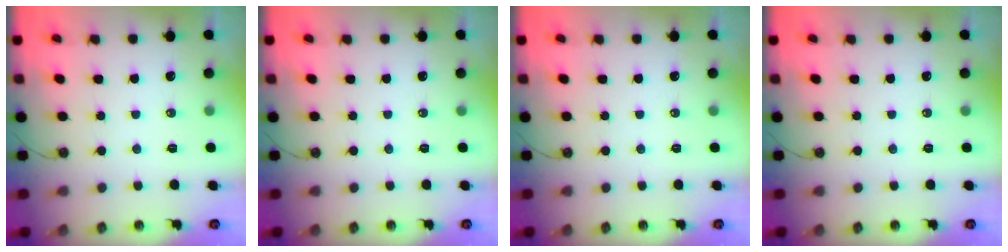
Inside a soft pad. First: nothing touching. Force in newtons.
{"total": 0.0}
{"total": 0.0}
{"total": 0.0}